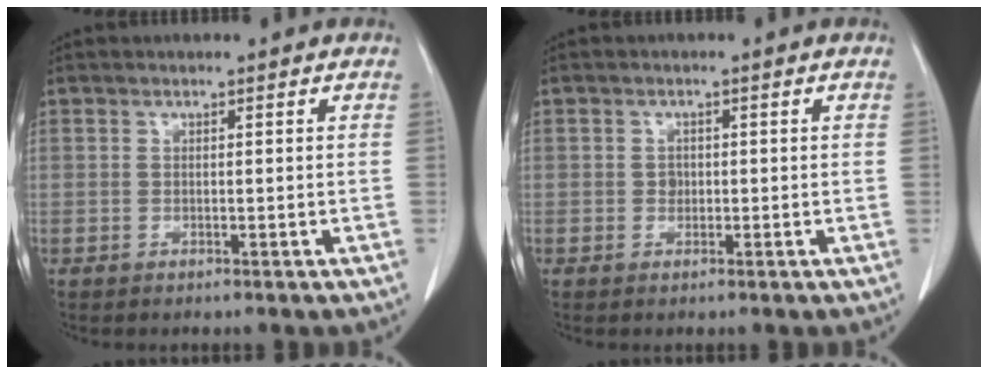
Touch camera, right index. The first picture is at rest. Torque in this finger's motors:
{"motor_torque": [0.14, 0.00, 0.00, 0.02]}